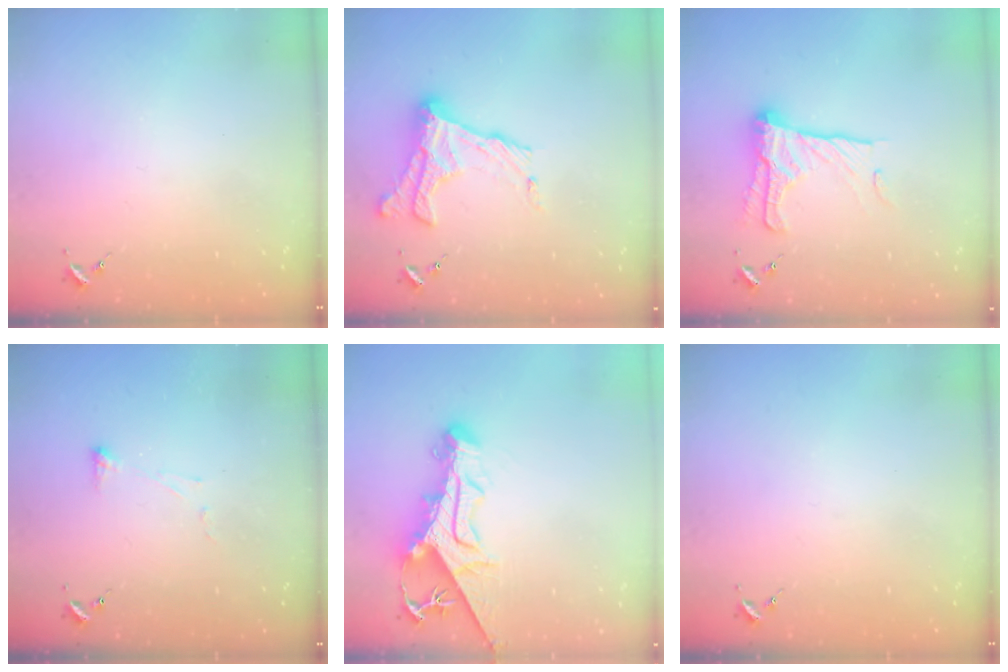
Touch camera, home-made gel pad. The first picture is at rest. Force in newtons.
{"total": 16.3, "press": 16.3, "slide": 1.0}
{"total": 18.0, "press": 17.9, "slide": 1.3}
{"total": 3.1, "press": 3.0, "slide": 0.7}
{"total": 13.8, "press": 13.7, "slide": 1.6}
{"total": 0.0}